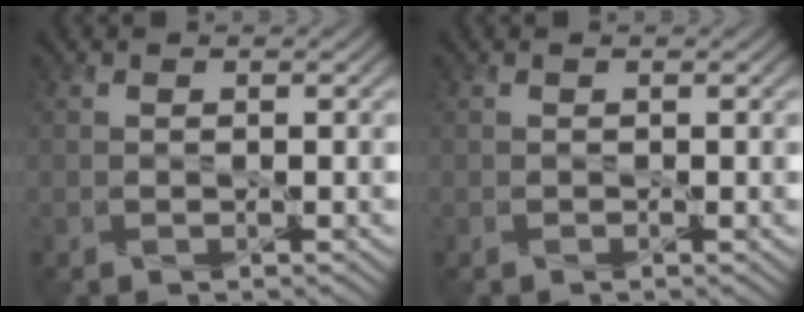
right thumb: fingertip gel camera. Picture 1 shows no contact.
{"total": 0.0}